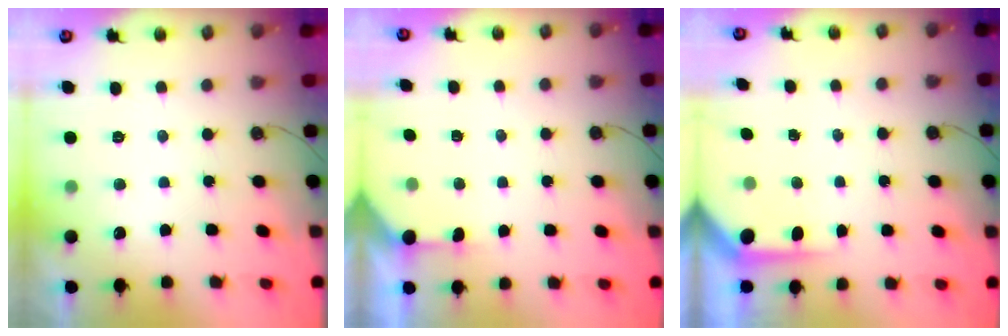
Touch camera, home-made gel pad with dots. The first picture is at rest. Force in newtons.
{"total": 2.7, "press": 2.7, "slide": 0.3}
{"total": 4.9, "press": 4.9, "slide": 0.3}